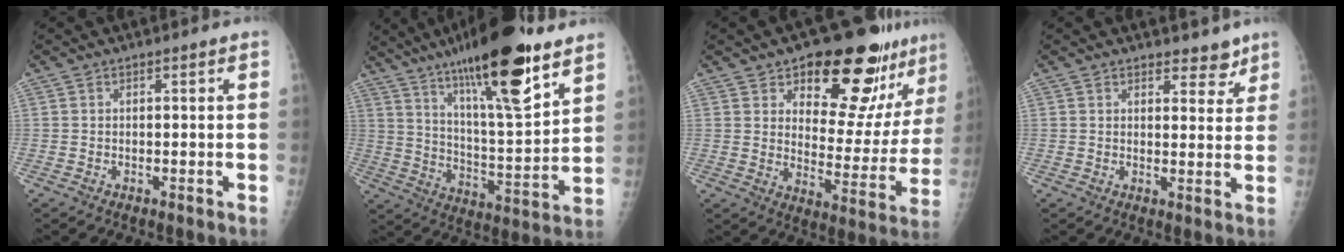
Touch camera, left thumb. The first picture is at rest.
{"total": 23.0, "force": [14.5, 4.8, 17.2], "torque": [-0.270, -0.059, 0.241]}
{"total": 19.7, "force": [13.4, 8.3, 11.7], "torque": [-0.100, -0.083, 0.184]}
{"total": 4.2, "force": [3.4, 2.2, 1.3], "torque": [0.013, -0.022, 0.046]}